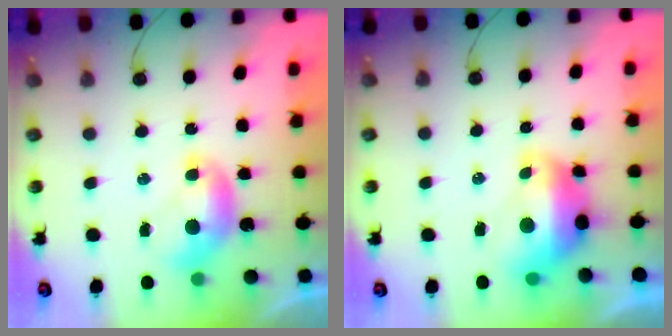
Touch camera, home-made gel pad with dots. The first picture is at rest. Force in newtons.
{"total": 2.9, "press": 2.8, "slide": 0.7}